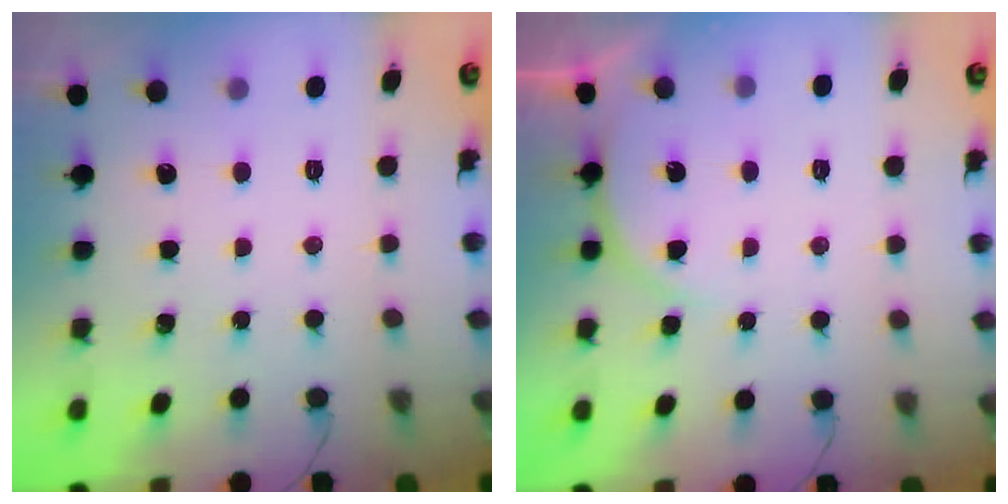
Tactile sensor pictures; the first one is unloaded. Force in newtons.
{"total": 4.6, "press": 4.6, "slide": 0.4}